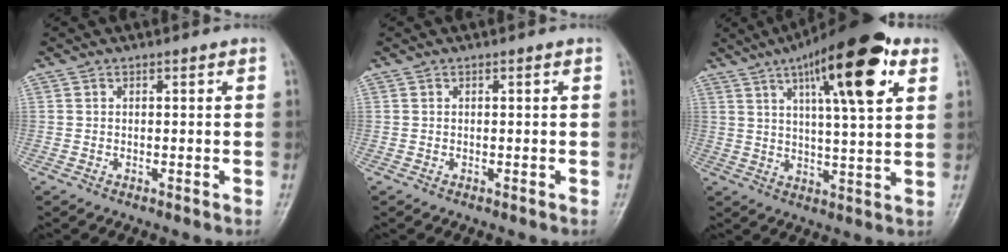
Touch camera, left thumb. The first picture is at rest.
{"total": 0.0}
{"total": 18.8, "force": [8.7, 5.0, 15.9], "torque": [-0.222, -0.017, 0.130]}